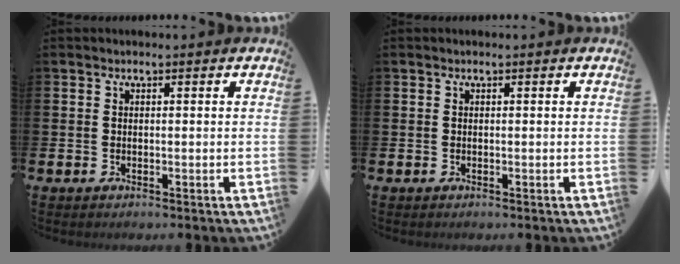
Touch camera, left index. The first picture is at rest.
{"total": 0.0}